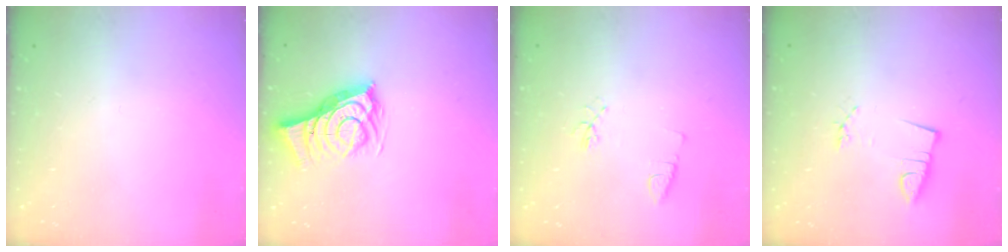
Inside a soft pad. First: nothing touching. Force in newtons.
{"total": 9.5, "press": 8.9, "slide": 3.4}
{"total": 4.8, "press": 4.5, "slide": 1.7}
{"total": 3.0, "press": 1.6, "slide": 2.5}